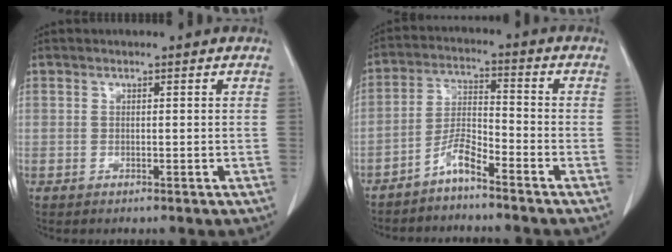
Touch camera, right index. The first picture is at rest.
{"total": 5.0, "force": [-4.0, 0.5, 2.9], "torque": [-0.064, -0.003, -0.082]}